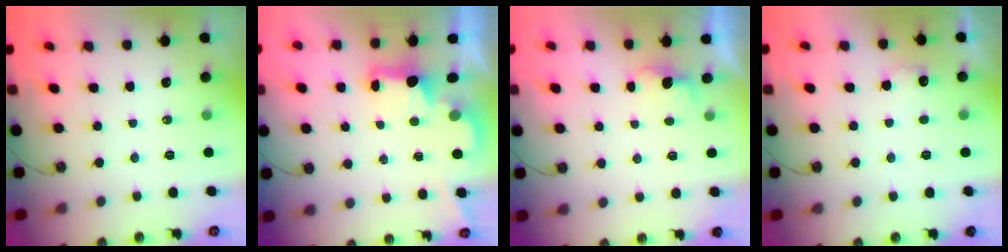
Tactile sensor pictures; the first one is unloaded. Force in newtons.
{"total": 2.5, "press": 2.3, "slide": 0.8}
{"total": 1.5, "press": 1.3, "slide": 0.8}
{"total": 6.0, "press": 5.9, "slide": 0.5}